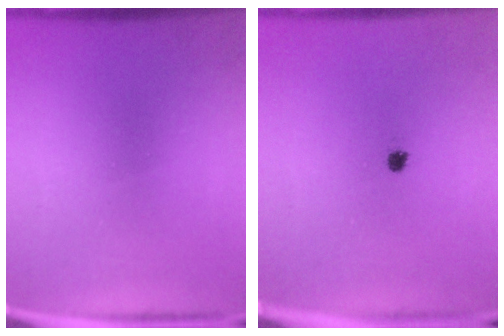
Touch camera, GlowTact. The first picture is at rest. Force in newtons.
{"total": 1.3}